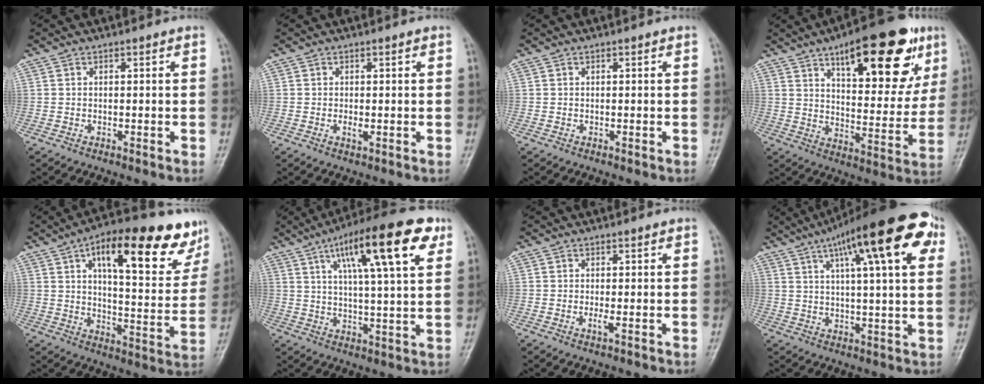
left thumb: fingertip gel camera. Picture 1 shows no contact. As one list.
[{"total": 1.6, "force": [-0.1, 0.7, 1.5], "torque": [-0.025, -0.004, -0.001]}, {"total": 0.0}, {"total": 24.1, "force": [12.4, 9.3, 18.4], "torque": [-0.220, -0.031, 0.181]}, {"total": 23.0, "force": [12.2, 8.5, 17.5], "torque": [-0.205, -0.024, 0.175]}, {"total": 18.3, "force": [8.4, 4.5, 15.6], "torque": [-0.225, -0.008, 0.127]}, {"total": 1.6, "force": [-0.1, 0.2, 1.6], "torque": [-0.025, -0.002, -0.001]}, {"total": 21.7, "force": [9.7, 5.5, 18.6], "torque": [-0.262, 0.012, 0.136]}]